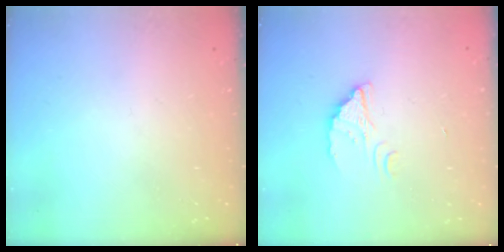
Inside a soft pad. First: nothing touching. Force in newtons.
{"total": 2.2, "press": 2.2, "slide": 0.2}